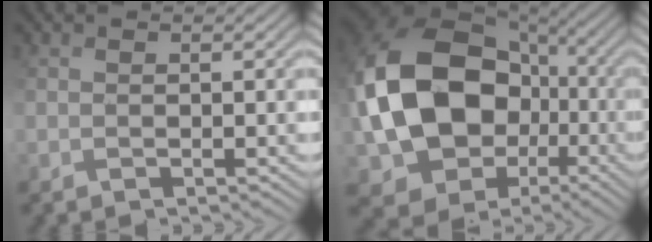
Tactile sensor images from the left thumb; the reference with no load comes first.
{"total": 18.7, "force": [-0.3, 14.8, 11.5], "torque": [-0.252, -0.020, -0.001]}